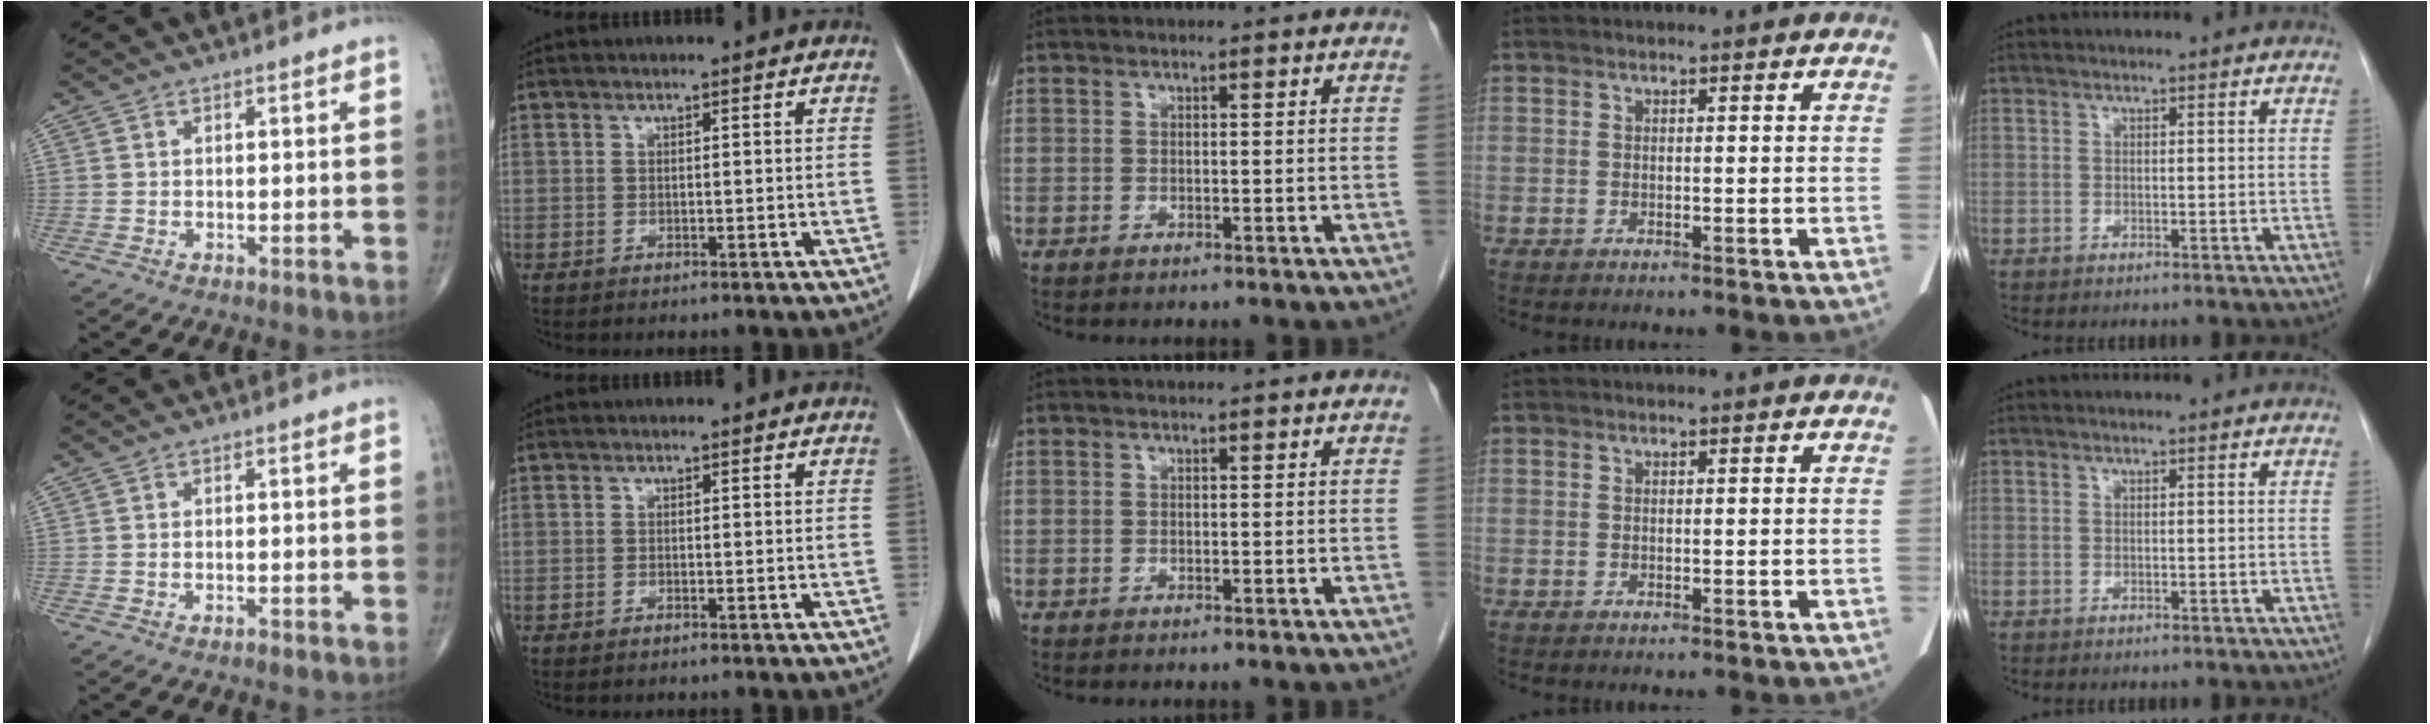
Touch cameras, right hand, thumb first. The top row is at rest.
{"thumb": {"total": 0.9, "force": [-0.6, 0.2, 0.6], "torque": [-0.013, 0.003, -0.010]}, "index": {"total": 0.6, "force": [-0.5, 0.1, 0.3], "torque": [-0.012, -0.001, -0.006]}}